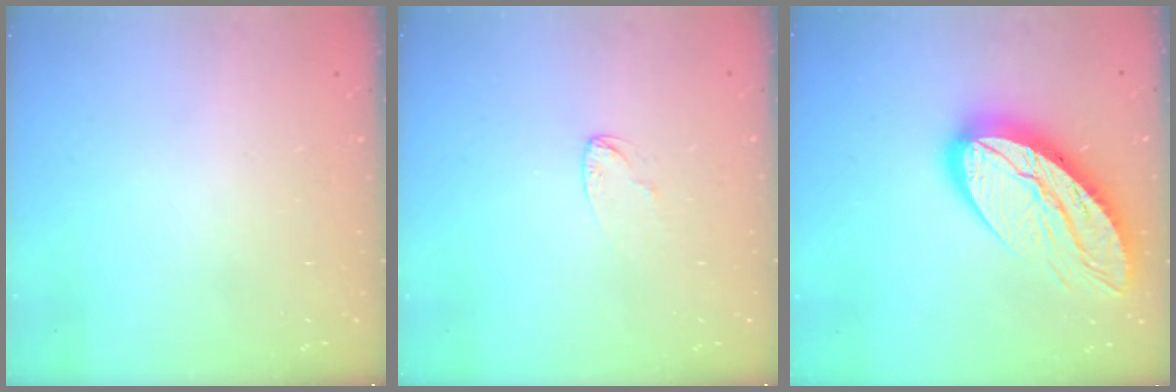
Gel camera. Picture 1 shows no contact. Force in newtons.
{"total": 2.4, "press": 2.4, "slide": 0.2}
{"total": 16.8, "press": 16.7, "slide": 1.5}